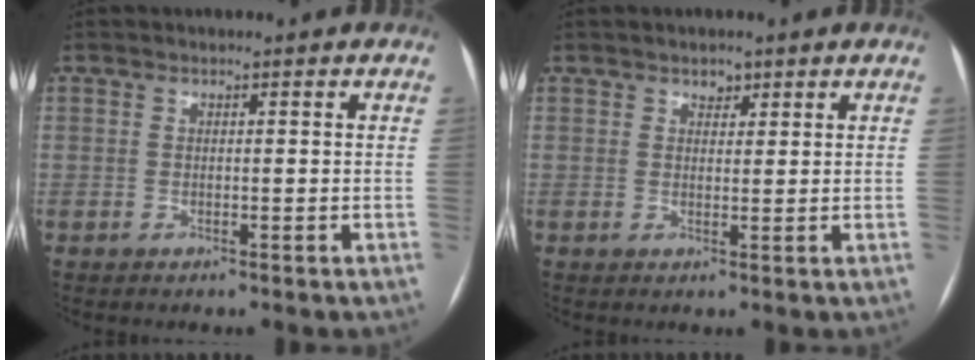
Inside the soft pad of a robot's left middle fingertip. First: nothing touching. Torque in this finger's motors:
{"motor_torque": [-0.02, -0.02, -0.03, -0.01]}